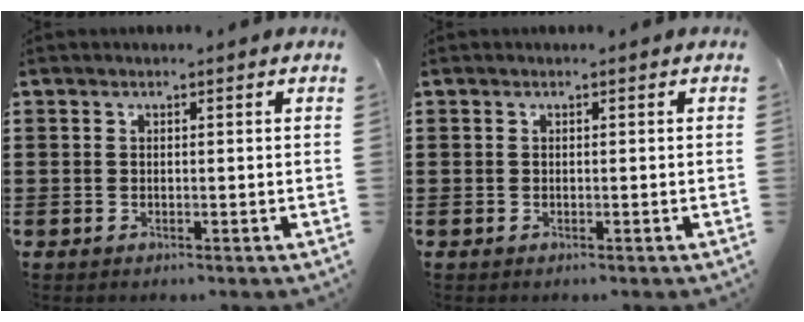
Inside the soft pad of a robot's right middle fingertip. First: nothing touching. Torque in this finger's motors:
{"motor_torque": [-0.03, -0.01, 0.00, -0.01]}